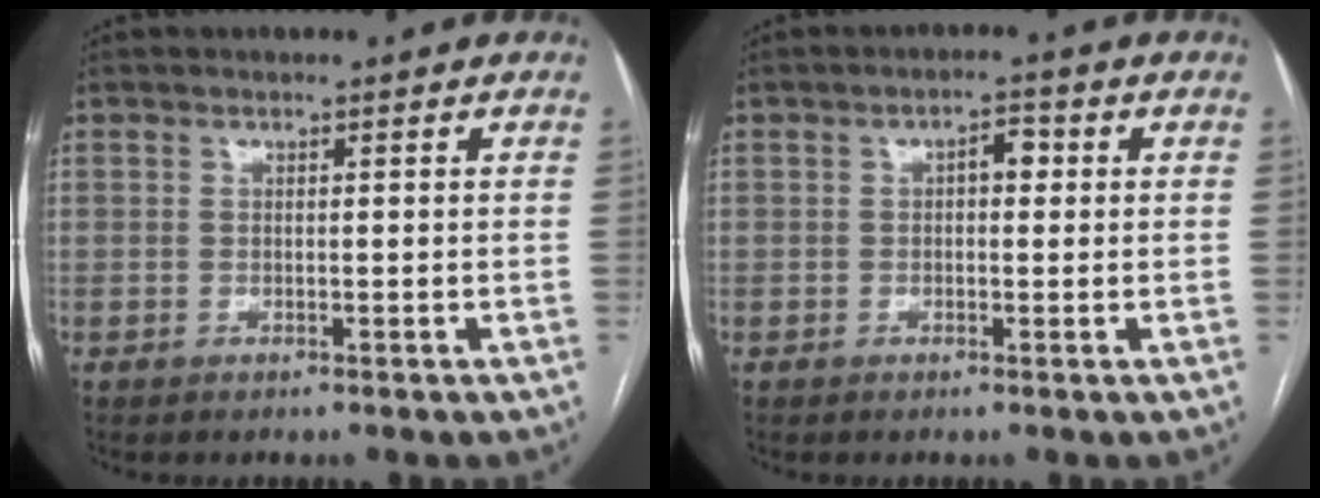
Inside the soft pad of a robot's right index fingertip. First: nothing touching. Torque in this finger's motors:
{"motor_torque": [0.21, 0.02, 0.07, 0.04]}